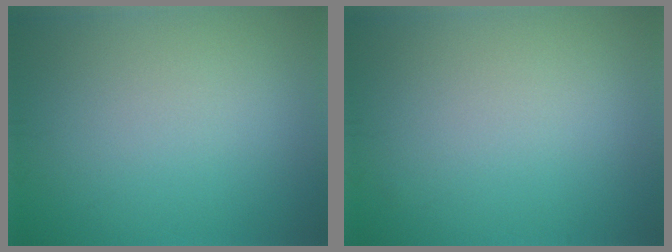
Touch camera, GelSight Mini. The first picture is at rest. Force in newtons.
{"total": 0.0}